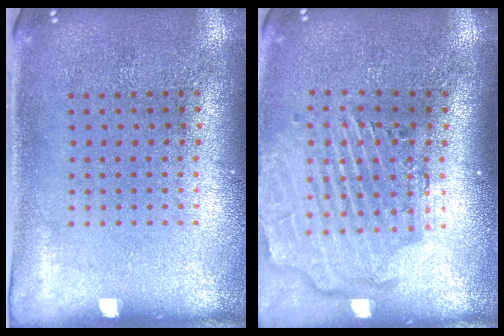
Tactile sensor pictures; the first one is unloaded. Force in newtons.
{"total": 2.8, "press": 2.3, "slide": 1.6}